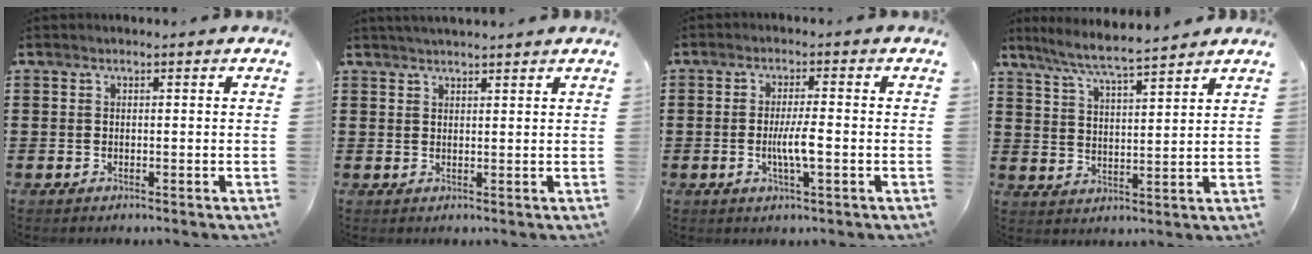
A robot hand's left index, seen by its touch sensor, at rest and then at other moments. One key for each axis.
{"total": 1.8, "fx": 1.8, "fy": -0.1, "fz": 0.4, "tx": -0.010, "ty": 0.002, "tz": 0.034}
{"total": 4.6, "fx": -0.8, "fy": 0.5, "fz": 4.5, "tx": -0.092, "ty": -0.007, "tz": -0.020}
{"total": 5.9, "fx": 5.4, "fy": -0.4, "fz": 2.4, "tx": -0.066, "ty": -0.030, "tz": 0.093}